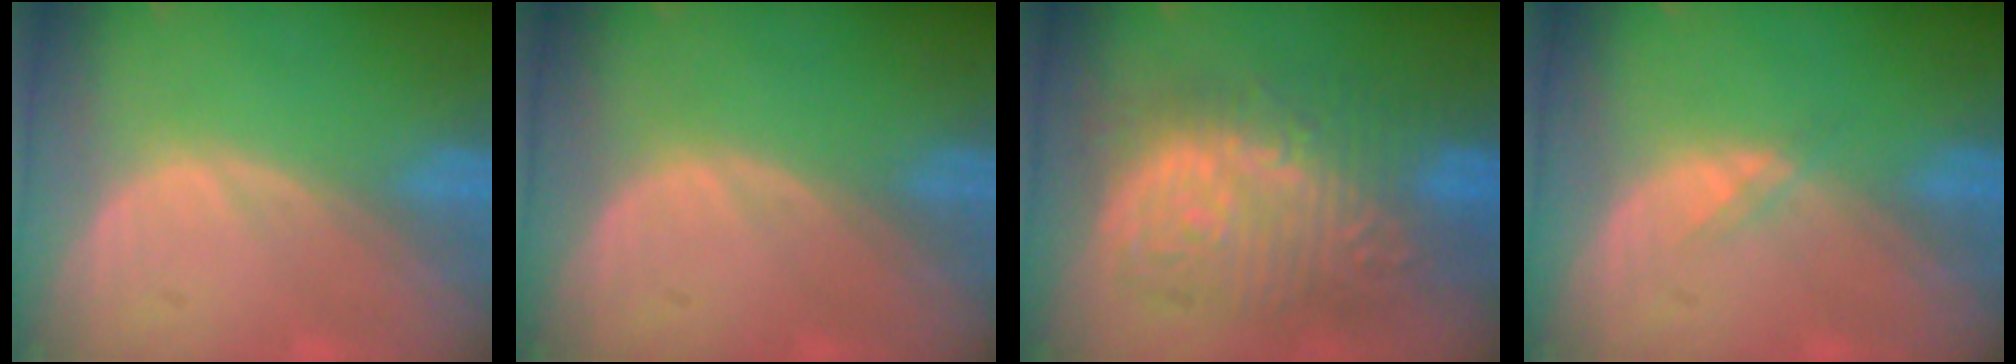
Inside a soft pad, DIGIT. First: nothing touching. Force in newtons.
{"total": 0.0}
{"total": 13.0, "press": 12.9, "slide": 1.5}
{"total": 1.0, "press": 1.0, "slide": 0.2}